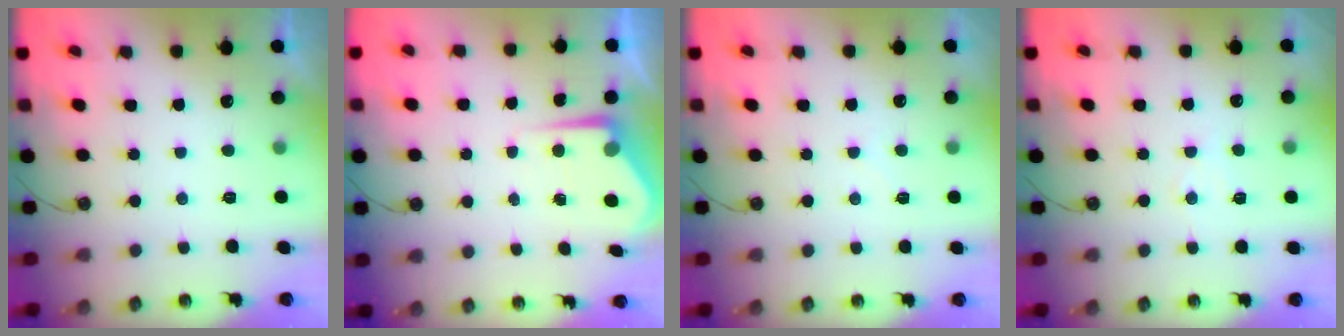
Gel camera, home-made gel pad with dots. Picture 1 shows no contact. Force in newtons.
{"total": 5.2, "press": 5.2, "slide": 0.2}
{"total": 3.4, "press": 3.4, "slide": 0.5}
{"total": 5.5, "press": 5.5, "slide": 0.3}